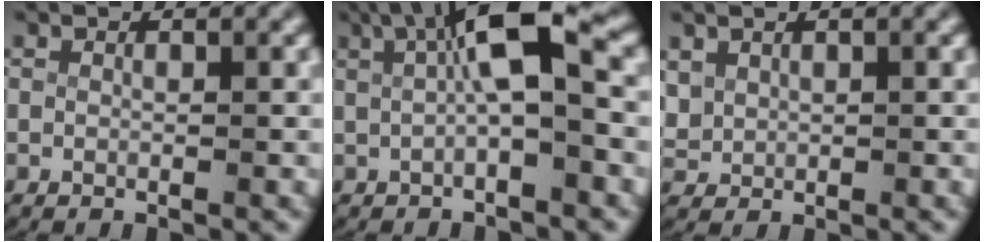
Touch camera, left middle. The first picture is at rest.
{"total": 6.2, "force": [1.5, 1.2, 5.9], "torque": [-0.089, 0.016, 0.020]}
{"total": 2.3, "force": [0.8, 2.0, 0.9], "torque": [-0.040, -0.008, 0.026]}